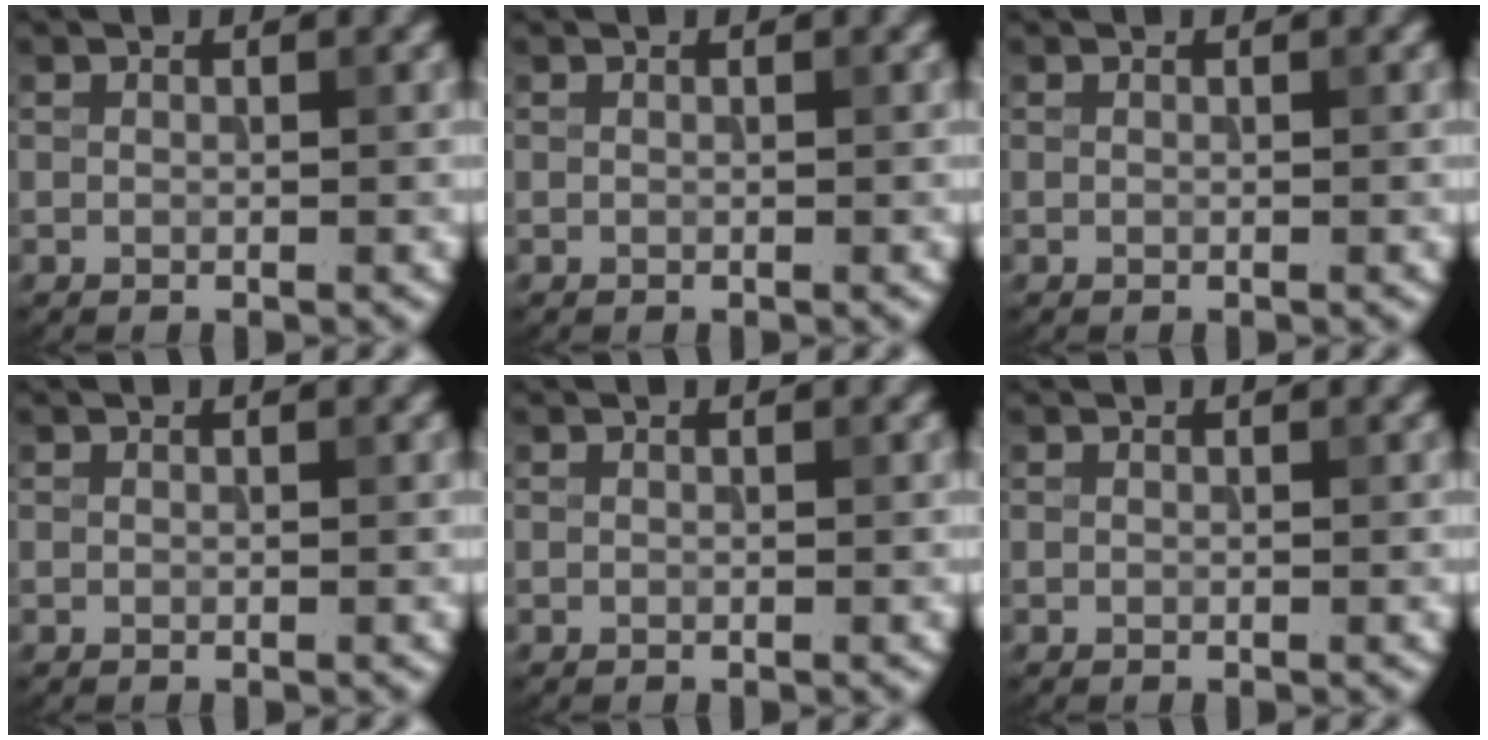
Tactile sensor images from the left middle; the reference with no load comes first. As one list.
[{"total": 0.0}, {"total": 0.0}, {"total": 0.0}, {"total": 0.0}, {"total": 0.0}]